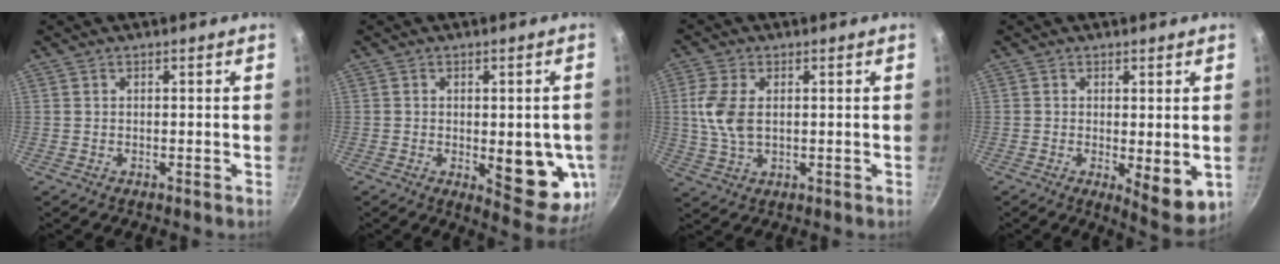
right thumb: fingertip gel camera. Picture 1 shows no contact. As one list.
[{"total": 13.1, "force": [-1.9, 5.3, 11.8], "torque": [-0.105, -0.022, -0.018]}, {"total": 7.4, "force": [0.9, 4.3, 6.0], "torque": [-0.127, 0.001, 0.017]}, {"total": 7.4, "force": [-0.6, 2.8, 6.8], "torque": [-0.083, -0.018, -0.002]}]